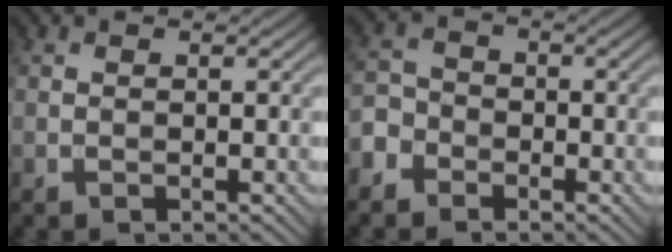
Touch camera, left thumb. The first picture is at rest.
{"total": 3.6, "force": [-2.5, 2.5, 0.8], "torque": [-0.020, 0.000, -0.059]}